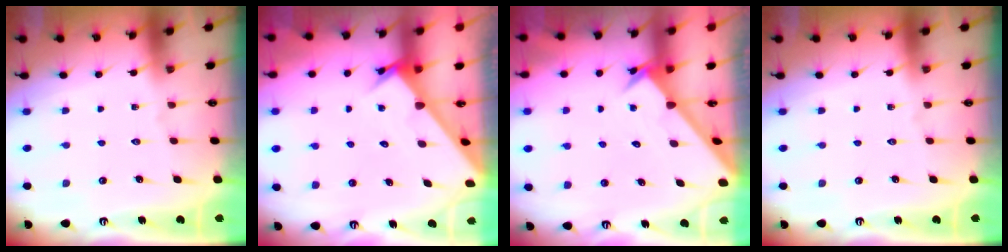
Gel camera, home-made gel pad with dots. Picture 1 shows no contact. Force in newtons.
{"total": 2.8, "press": 2.8, "slide": 0.1}
{"total": 2.8, "press": 2.8, "slide": 0.2}
{"total": 0.0}